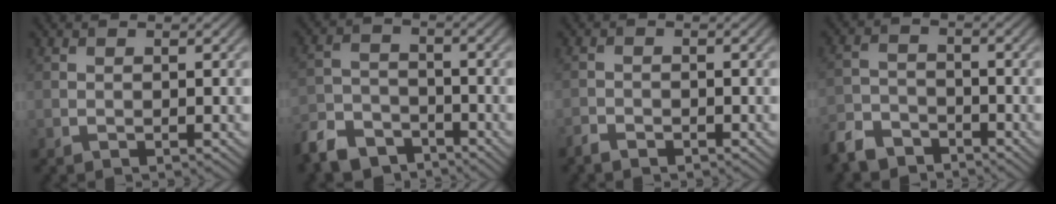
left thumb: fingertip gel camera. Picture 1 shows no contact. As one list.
[{"total": 7.5, "force": [-5.9, 3.6, 2.7], "torque": [-0.061, -0.011, -0.127]}, {"total": 1.5, "force": [-1.4, 0.6, 0.4], "torque": [-0.009, -0.003, -0.031]}, {"total": 5.7, "force": [-4.7, 2.6, 1.8], "torque": [-0.040, -0.009, -0.105]}]